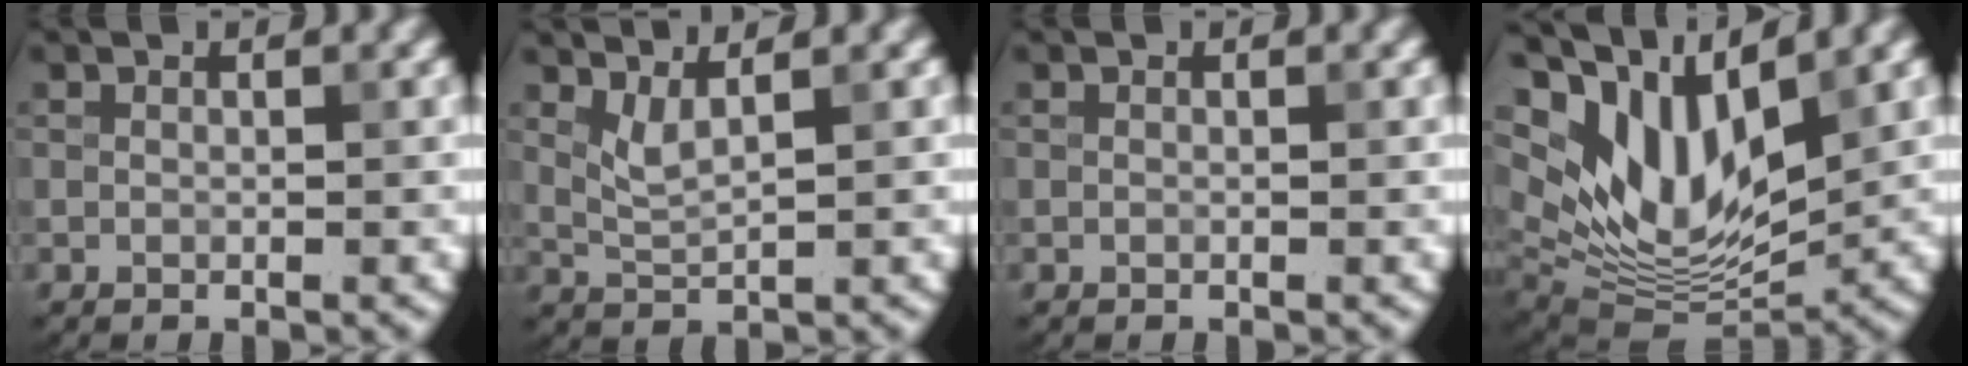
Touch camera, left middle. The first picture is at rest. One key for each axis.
{"total": 2.0, "fx": 1.3, "fy": 0.4, "fz": 1.5, "tx": -0.034, "ty": -0.008, "tz": 0.031}
{"total": 0.0}
{"total": 11.1, "fx": 5.5, "fy": 5.0, "fz": 8.2, "tx": -0.163, "ty": -0.006, "tz": 0.111}